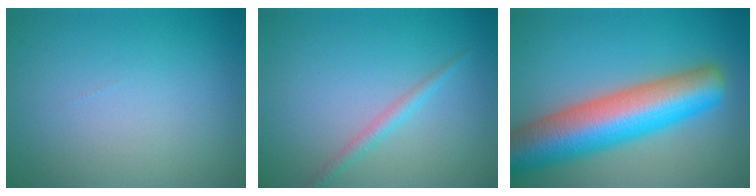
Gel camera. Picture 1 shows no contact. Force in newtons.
{"total": 1.5, "press": 1.5, "slide": 0.0}
{"total": 11.1, "press": 11.1, "slide": 0.5}